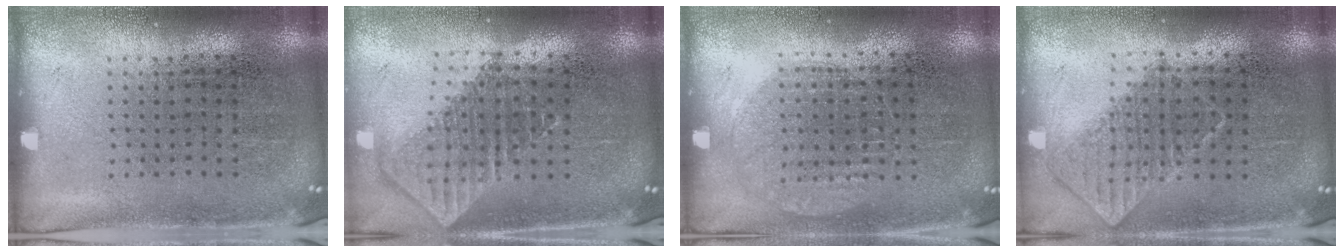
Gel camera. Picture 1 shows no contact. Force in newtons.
{"total": 1.9, "press": 1.5, "slide": 1.2}
{"total": 1.0, "press": 0.9, "slide": 0.3}
{"total": 0.7, "press": 0.7, "slide": 0.1}